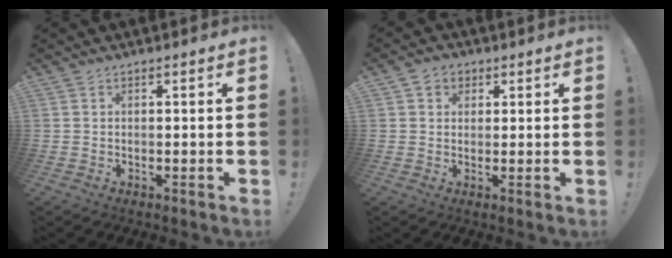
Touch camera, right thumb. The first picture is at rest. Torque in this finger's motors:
{"motor_torque": [-0.33, 0.29, 0.09, 0.14, 0.00]}